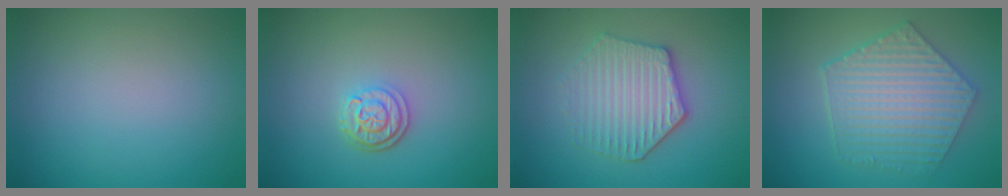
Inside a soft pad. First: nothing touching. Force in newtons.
{"total": 2.8, "press": 2.3, "slide": 1.6}
{"total": 4.2, "press": 3.9, "slide": 1.5}
{"total": 5.9, "press": 4.8, "slide": 3.6}